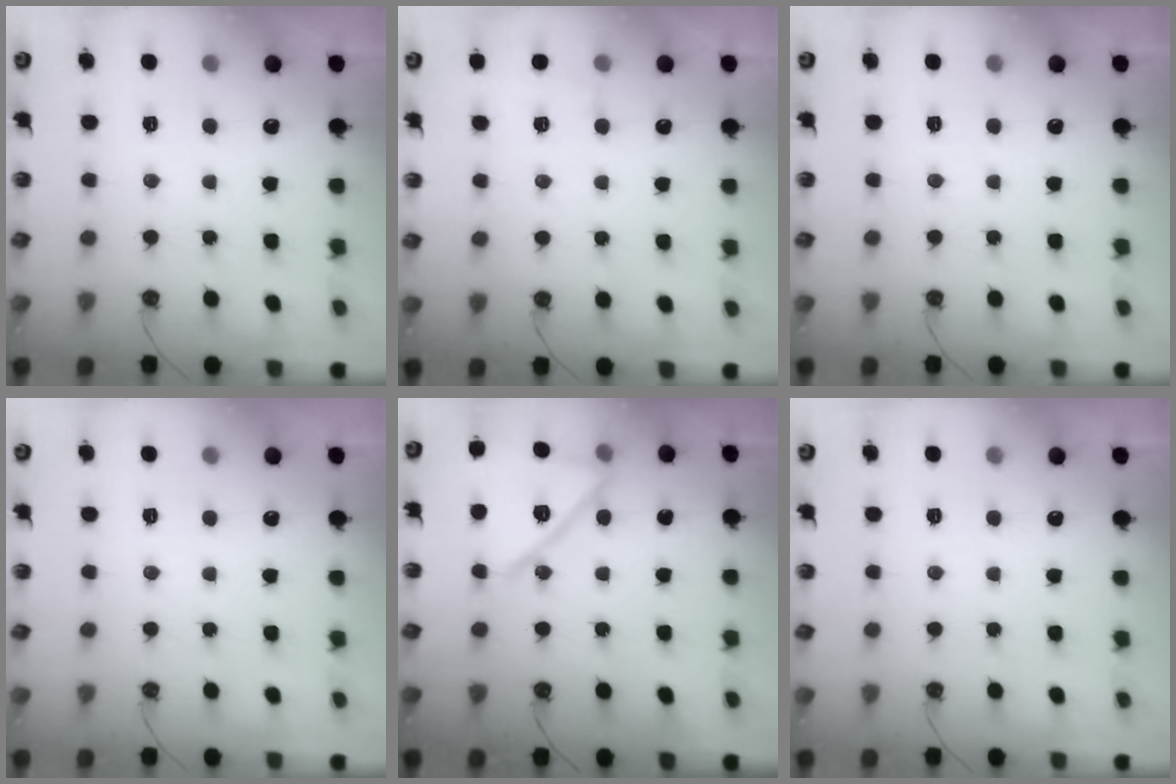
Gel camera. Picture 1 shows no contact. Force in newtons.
{"total": 2.6, "press": 2.4, "slide": 0.9}
{"total": 0.0}
{"total": 0.0}
{"total": 17.0, "press": 16.9, "slide": 1.9}
{"total": 0.0}